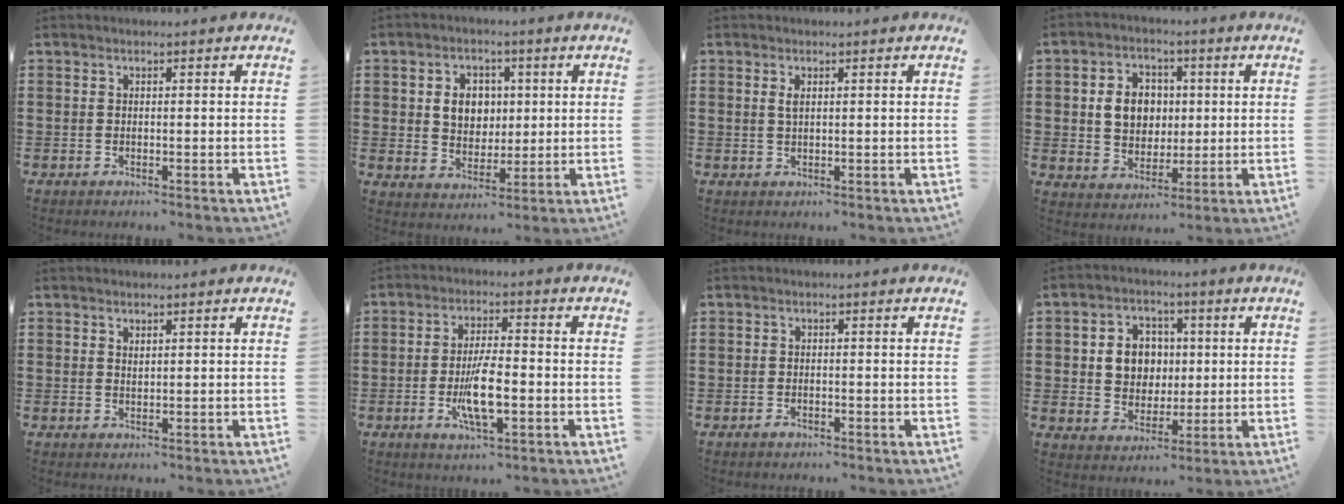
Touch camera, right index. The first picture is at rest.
{"total": 5.6, "force": [0.9, 4.7, 2.9], "torque": [-0.061, 0.007, 0.010]}
{"total": 1.3, "force": [0.4, 0.4, 1.1], "torque": [-0.024, 0.003, 0.006]}
{"total": 7.0, "force": [0.7, 5.9, 3.6], "torque": [-0.076, 0.013, 0.008]}
{"total": 0.8, "force": [0.6, 0.3, 0.2], "torque": [-0.006, 0.002, 0.012]}
{"total": 7.6, "force": [-1.9, 2.3, 7.0], "torque": [-0.141, -0.008, -0.036]}
{"total": 0.8, "force": [-0.6, 0.4, 0.5], "torque": [-0.010, -0.004, -0.010]}
{"total": 6.6, "force": [0.7, 5.8, 3.0], "torque": [-0.066, 0.012, 0.008]}